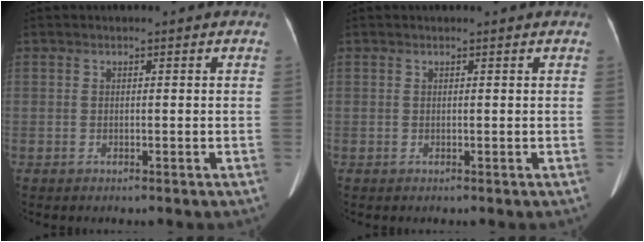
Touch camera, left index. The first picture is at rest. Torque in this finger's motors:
{"motor_torque": [-0.15, -0.04, -0.07, 0.00]}